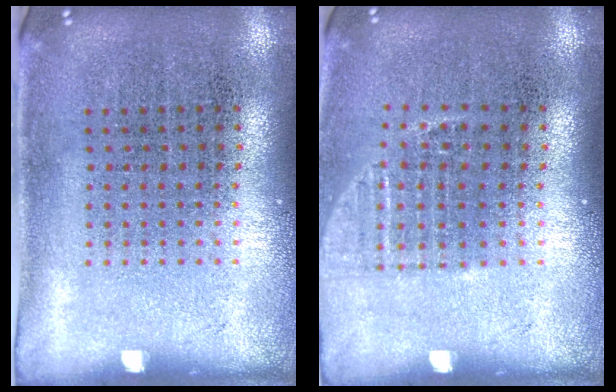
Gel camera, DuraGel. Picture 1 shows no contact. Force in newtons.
{"total": 1.1, "press": 1.0, "slide": 0.5}